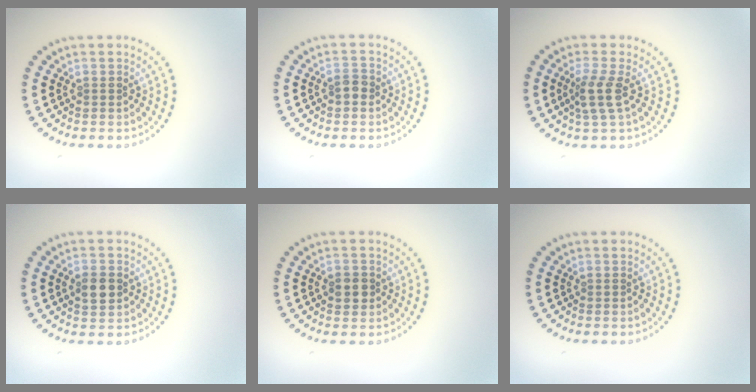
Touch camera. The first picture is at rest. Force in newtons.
{"total": 1.3, "press": 1.2, "slide": 0.3}
{"total": 2.4, "press": 1.9, "slide": 1.5}
{"total": 2.9, "press": 2.9, "slide": 0.0}
{"total": 1.8, "press": 1.7, "slide": 0.5}
{"total": 0.0}